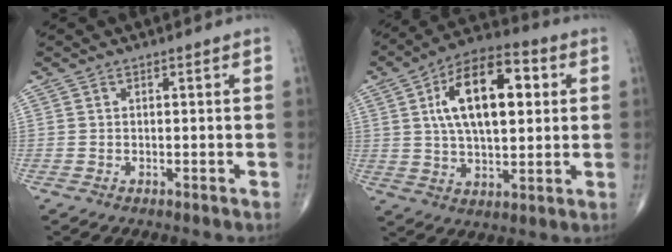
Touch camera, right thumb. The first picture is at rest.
{"total": 17.7, "force": [4.1, 8.6, 14.9], "torque": [-0.230, 0.011, 0.065]}